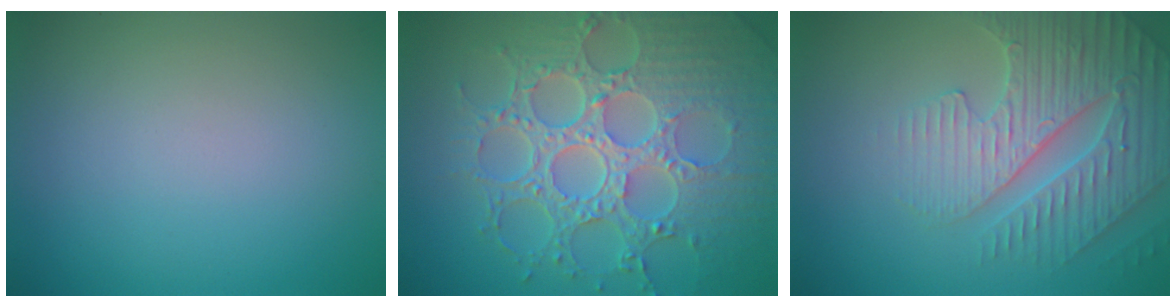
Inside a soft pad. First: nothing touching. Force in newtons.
{"total": 8.7, "press": 6.4, "slide": 5.9}
{"total": 4.7, "press": 4.6, "slide": 1.1}